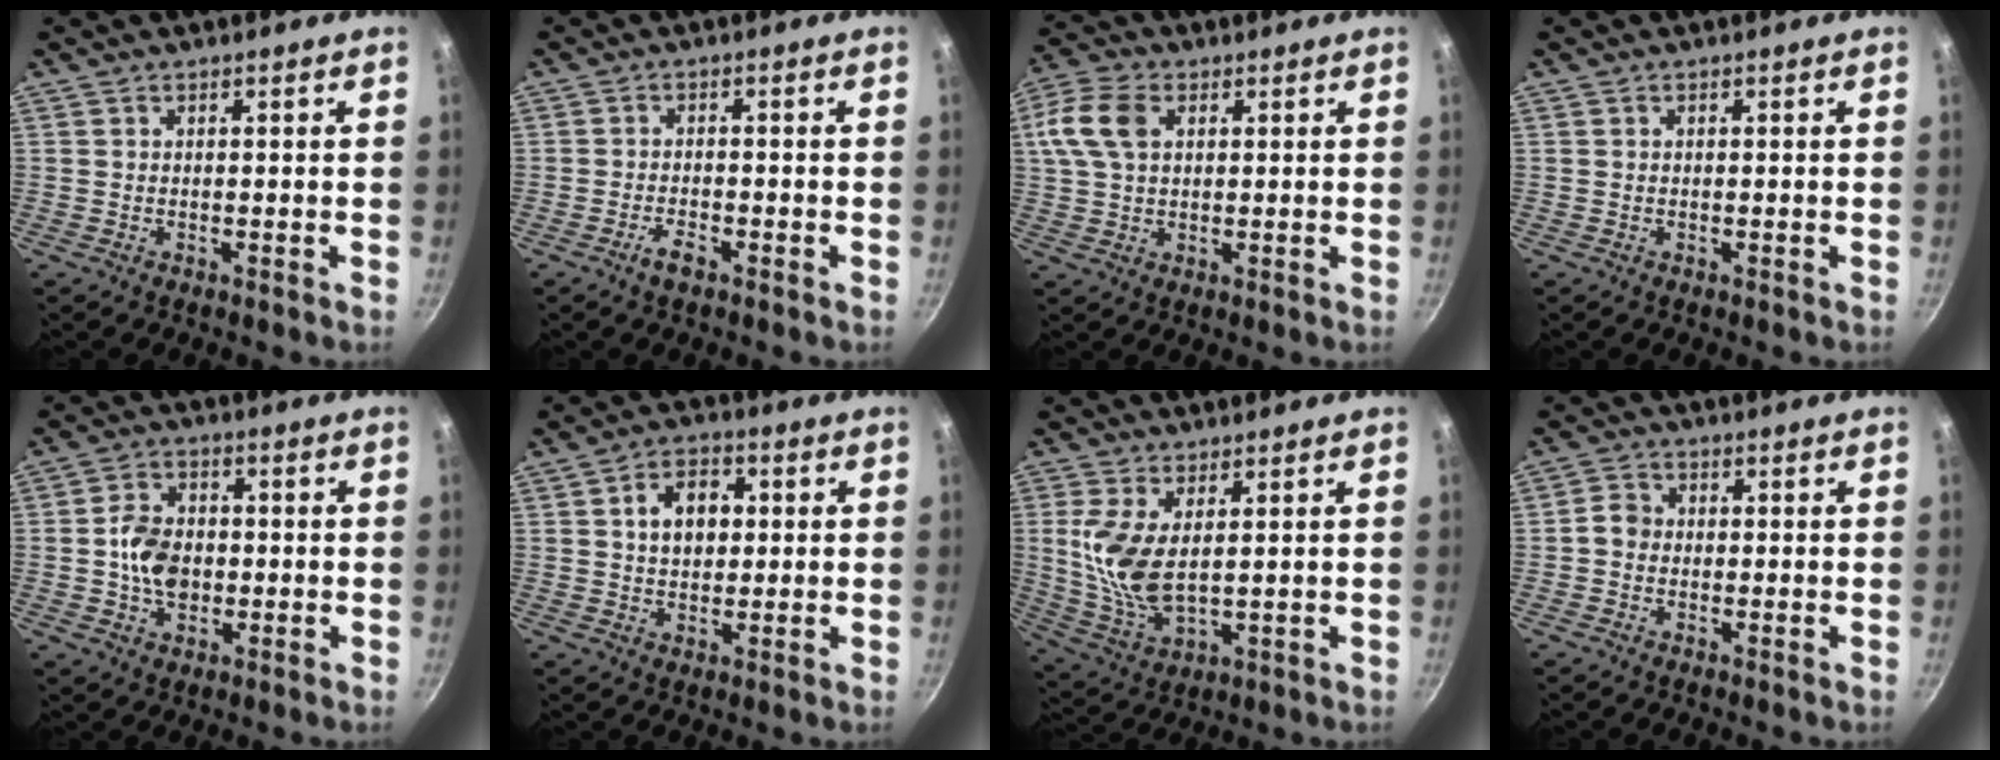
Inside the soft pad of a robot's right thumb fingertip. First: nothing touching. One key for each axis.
{"total": 2.9, "fx": -1.8, "fy": 1.0, "fz": 2.0, "tx": -0.036, "ty": 0.015, "tz": -0.035}
{"total": 10.0, "fx": 2.7, "fy": 6.6, "fz": 7.1, "tx": -0.144, "ty": 0.014, "tz": 0.042}
{"total": 0.0}
{"total": 8.1, "fx": -0.7, "fy": 6.0, "fz": 5.4, "tx": -0.078, "ty": 0.013, "tz": -0.017}
{"total": 7.8, "fx": 1.4, "fy": 5.5, "fz": 5.3, "tx": -0.060, "ty": 0.010, "tz": 0.019}
{"total": 10.4, "fx": 2.2, "fy": 5.1, "fz": 8.7, "tx": -0.177, "ty": -0.019, "tz": 0.054}
{"total": 3.1, "fx": -0.5, "fy": 2.7, "fz": 1.4, "tx": -0.018, "ty": 0.012, "tz": -0.019}